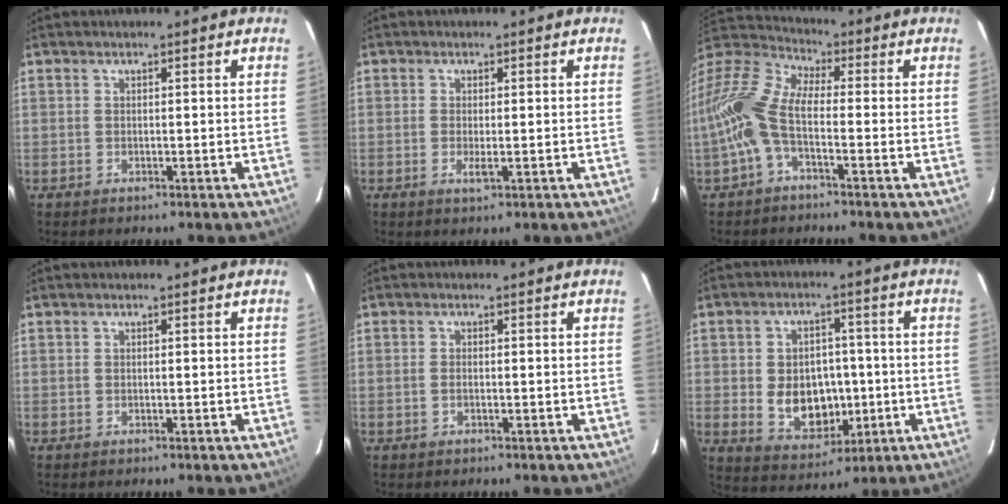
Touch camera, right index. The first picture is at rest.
{"total": 1.7, "force": [-0.4, 0.3, 1.6], "torque": [-0.033, -0.005, -0.007]}
{"total": 13.1, "force": [-2.5, 5.7, 11.5], "torque": [-0.243, 0.011, -0.060]}
{"total": 0.0}
{"total": 0.9, "force": [-0.3, 0.4, 0.7], "torque": [-0.017, 0.001, -0.006]}
{"total": 10.5, "force": [-1.3, 7.9, 6.8], "torque": [-0.141, 0.002, 0.001]}